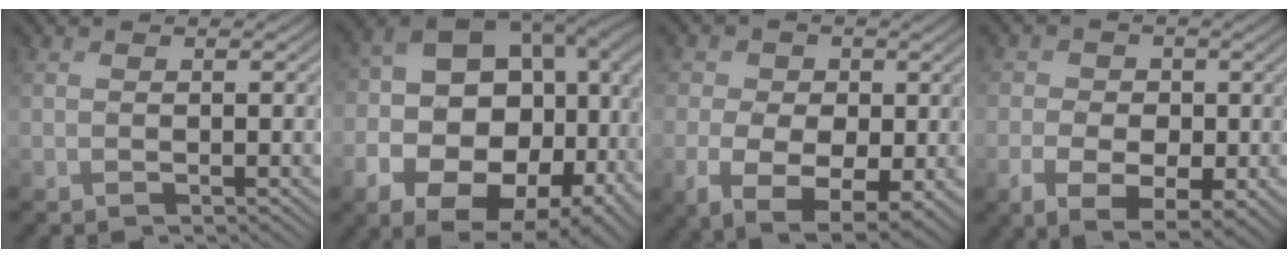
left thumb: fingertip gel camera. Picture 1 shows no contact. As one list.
[{"total": 19.7, "force": [-6.0, 13.9, 12.6], "torque": [-0.217, -0.058, -0.049]}, {"total": 7.6, "force": [-2.1, 5.6, 4.7], "torque": [-0.092, -0.021, -0.032]}, {"total": 5.7, "force": [-2.5, 4.1, 3.0], "torque": [-0.053, -0.021, -0.036]}]